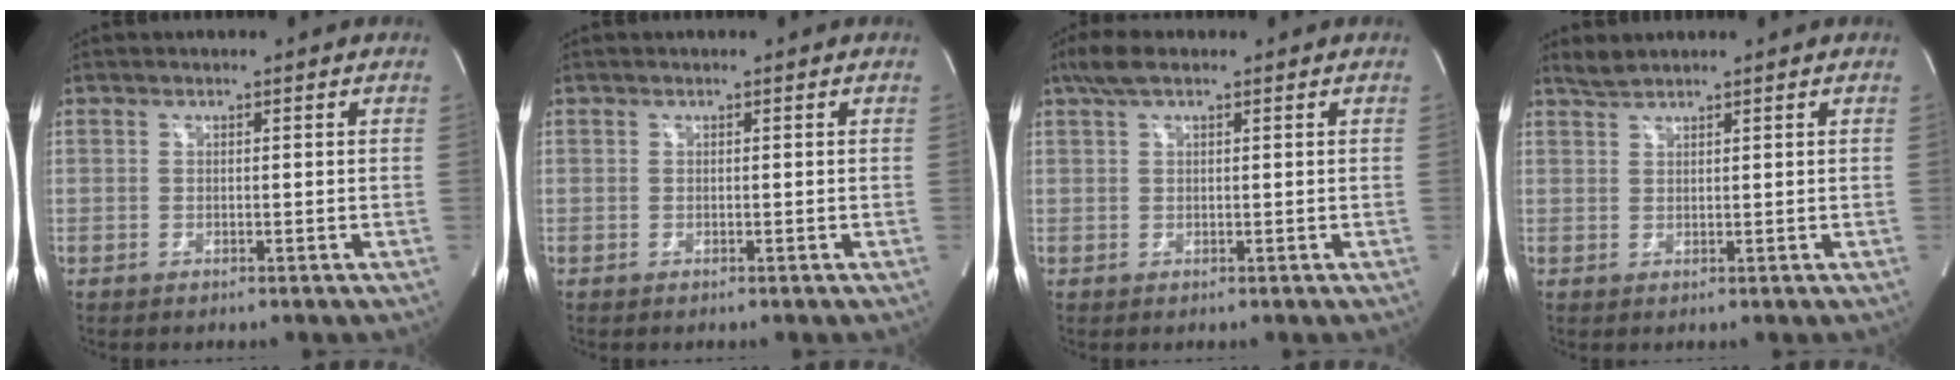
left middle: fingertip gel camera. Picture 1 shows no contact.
{"total": 0.0}
{"total": 3.7, "force": [2.5, 1.0, 2.6], "torque": [-0.058, 0.024, 0.049]}
{"total": 1.8, "force": [1.7, -0.1, 0.3], "torque": [-0.009, 0.009, 0.041]}